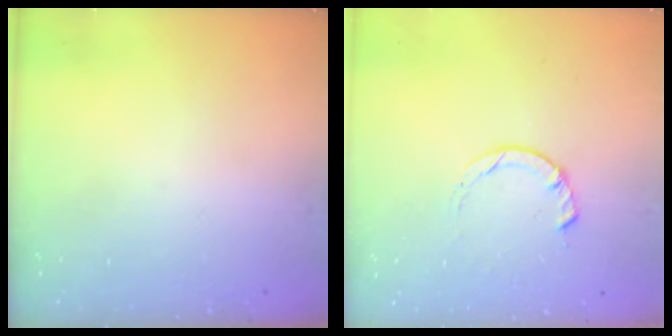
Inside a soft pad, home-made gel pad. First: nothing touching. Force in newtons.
{"total": 4.0, "press": 3.9, "slide": 0.7}